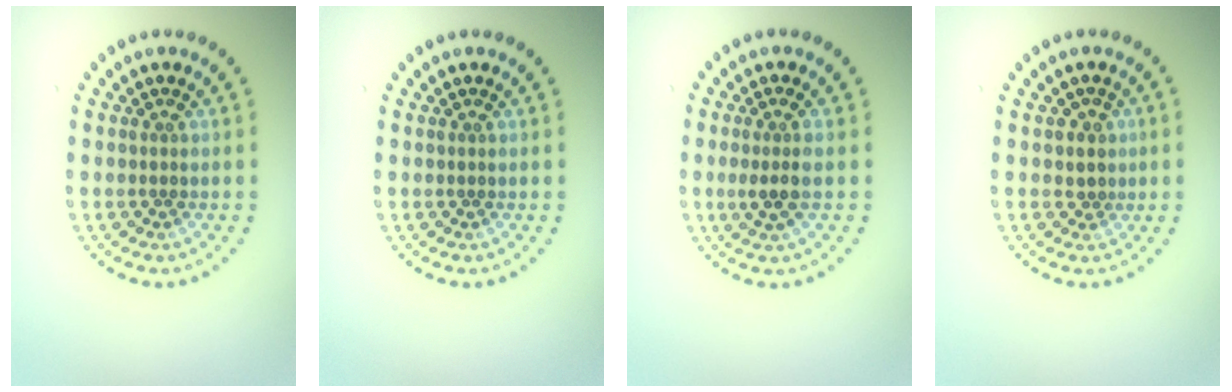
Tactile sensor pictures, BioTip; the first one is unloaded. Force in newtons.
{"total": 0.0}
{"total": 2.1, "press": 1.8, "slide": 1.1}
{"total": 1.3, "press": 1.1, "slide": 0.7}